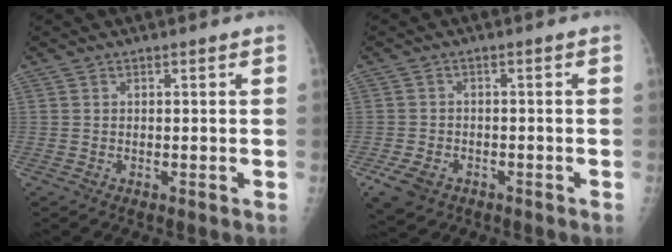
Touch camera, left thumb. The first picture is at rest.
{"total": 5.8, "force": [-2.9, 4.2, 2.7], "torque": [-0.054, 0.008, -0.042]}